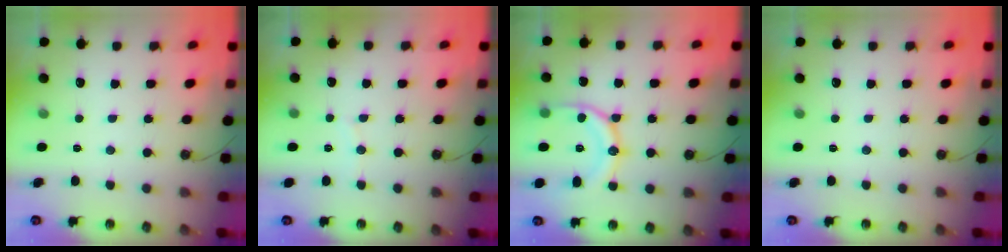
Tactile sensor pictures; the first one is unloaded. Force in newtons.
{"total": 2.5, "press": 2.5, "slide": 0.3}
{"total": 15.4, "press": 15.3, "slide": 1.8}
{"total": 0.0}